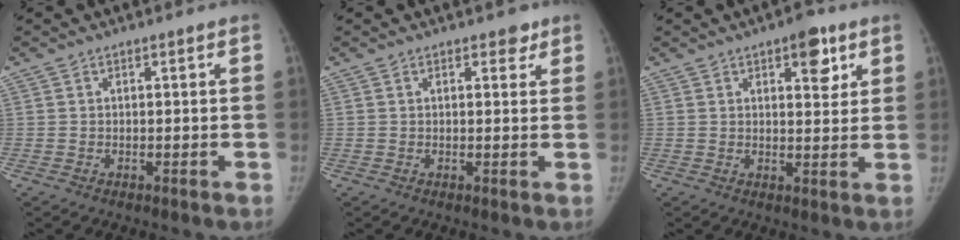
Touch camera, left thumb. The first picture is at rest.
{"total": 2.2, "force": [1.4, 1.2, 1.1], "torque": [0.007, -0.007, 0.013]}
{"total": 6.5, "force": [3.4, 2.9, 4.6], "torque": [-0.037, -0.015, 0.042]}